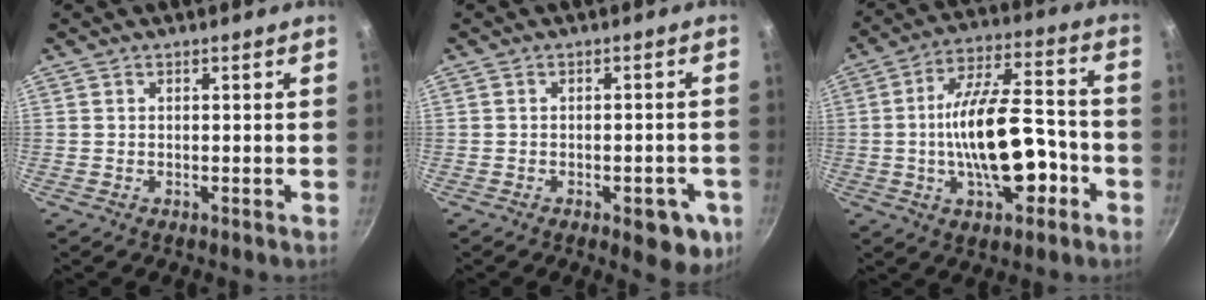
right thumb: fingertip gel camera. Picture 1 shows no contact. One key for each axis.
{"total": 8.0, "fx": -3.1, "fy": 3.6, "fz": 6.4, "tx": -0.047, "ty": 0.015, "tz": -0.033}
{"total": 17.3, "fx": -4.5, "fy": 7.7, "fz": 14.9, "tx": -0.222, "ty": 0.044, "tz": -0.074}